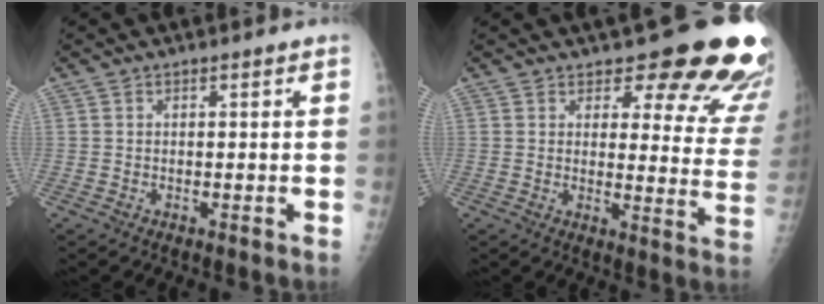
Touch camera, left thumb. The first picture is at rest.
{"total": 18.4, "force": [14.2, 6.2, 9.9], "torque": [-0.067, -0.092, 0.153]}